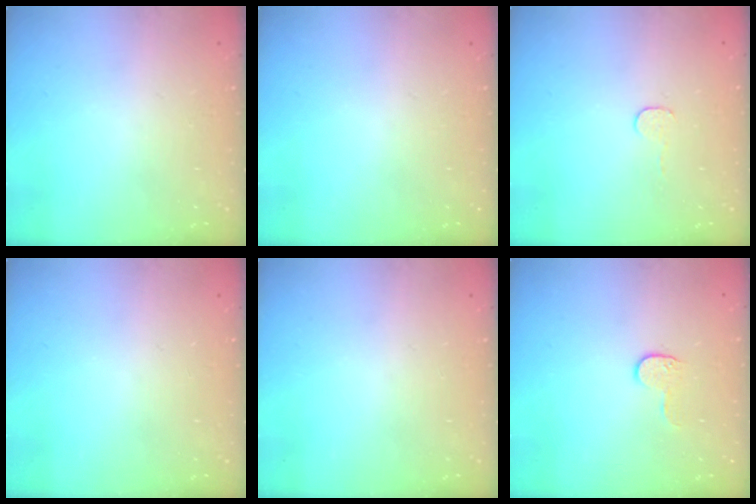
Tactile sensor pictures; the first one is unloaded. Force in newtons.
{"total": 0.0}
{"total": 3.0, "press": 3.0, "slide": 0.3}
{"total": 0.0}
{"total": 0.0}
{"total": 4.2, "press": 4.2, "slide": 0.3}